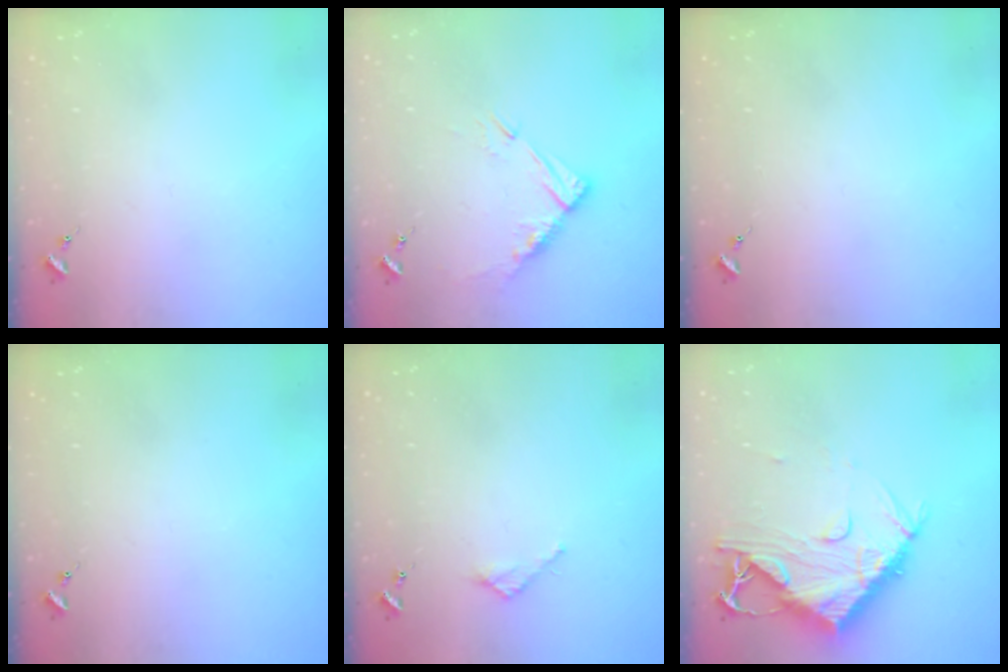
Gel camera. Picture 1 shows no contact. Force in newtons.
{"total": 10.2, "press": 10.1, "slide": 0.9}
{"total": 0.0}
{"total": 0.0}
{"total": 2.7, "press": 2.7, "slide": 0.2}
{"total": 13.2, "press": 13.1, "slide": 1.4}